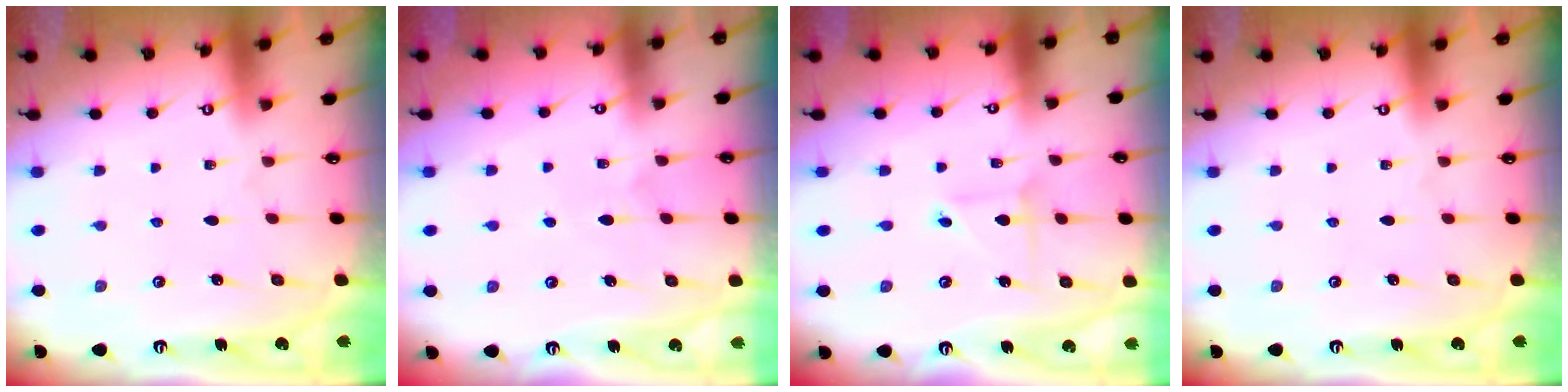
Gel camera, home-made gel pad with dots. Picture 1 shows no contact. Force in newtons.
{"total": 3.9, "press": 3.9, "slide": 0.5}
{"total": 2.8, "press": 2.8, "slide": 0.3}
{"total": 0.0}